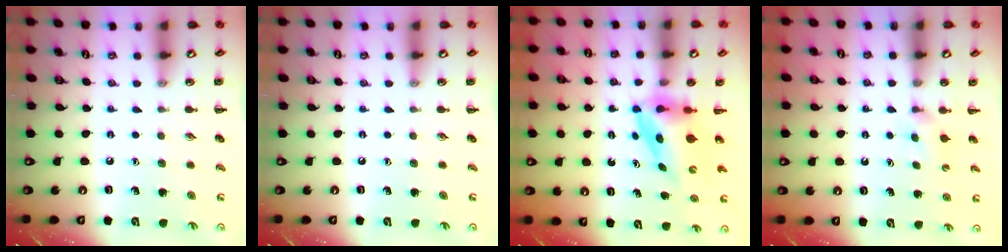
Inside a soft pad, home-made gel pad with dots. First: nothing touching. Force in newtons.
{"total": 0.0}
{"total": 4.0, "press": 3.9, "slide": 0.8}
{"total": 2.5, "press": 2.4, "slide": 0.9}